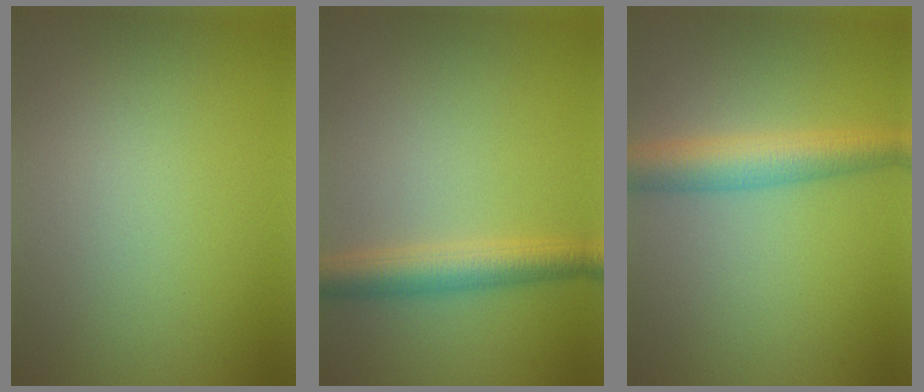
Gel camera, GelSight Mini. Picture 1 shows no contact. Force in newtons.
{"total": 3.8, "press": 3.8, "slide": 0.1}
{"total": 4.6, "press": 4.6, "slide": 0.1}